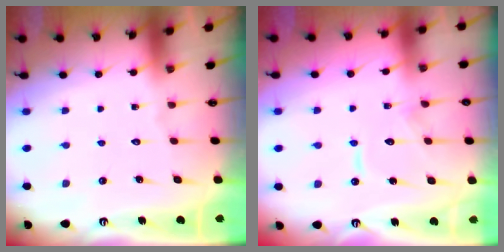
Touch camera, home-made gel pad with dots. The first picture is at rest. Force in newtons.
{"total": 8.7, "press": 8.6, "slide": 0.7}